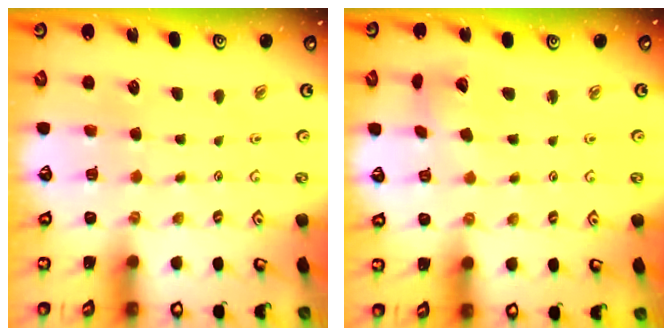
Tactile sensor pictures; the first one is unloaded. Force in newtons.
{"total": 4.0, "press": 4.0, "slide": 0.5}